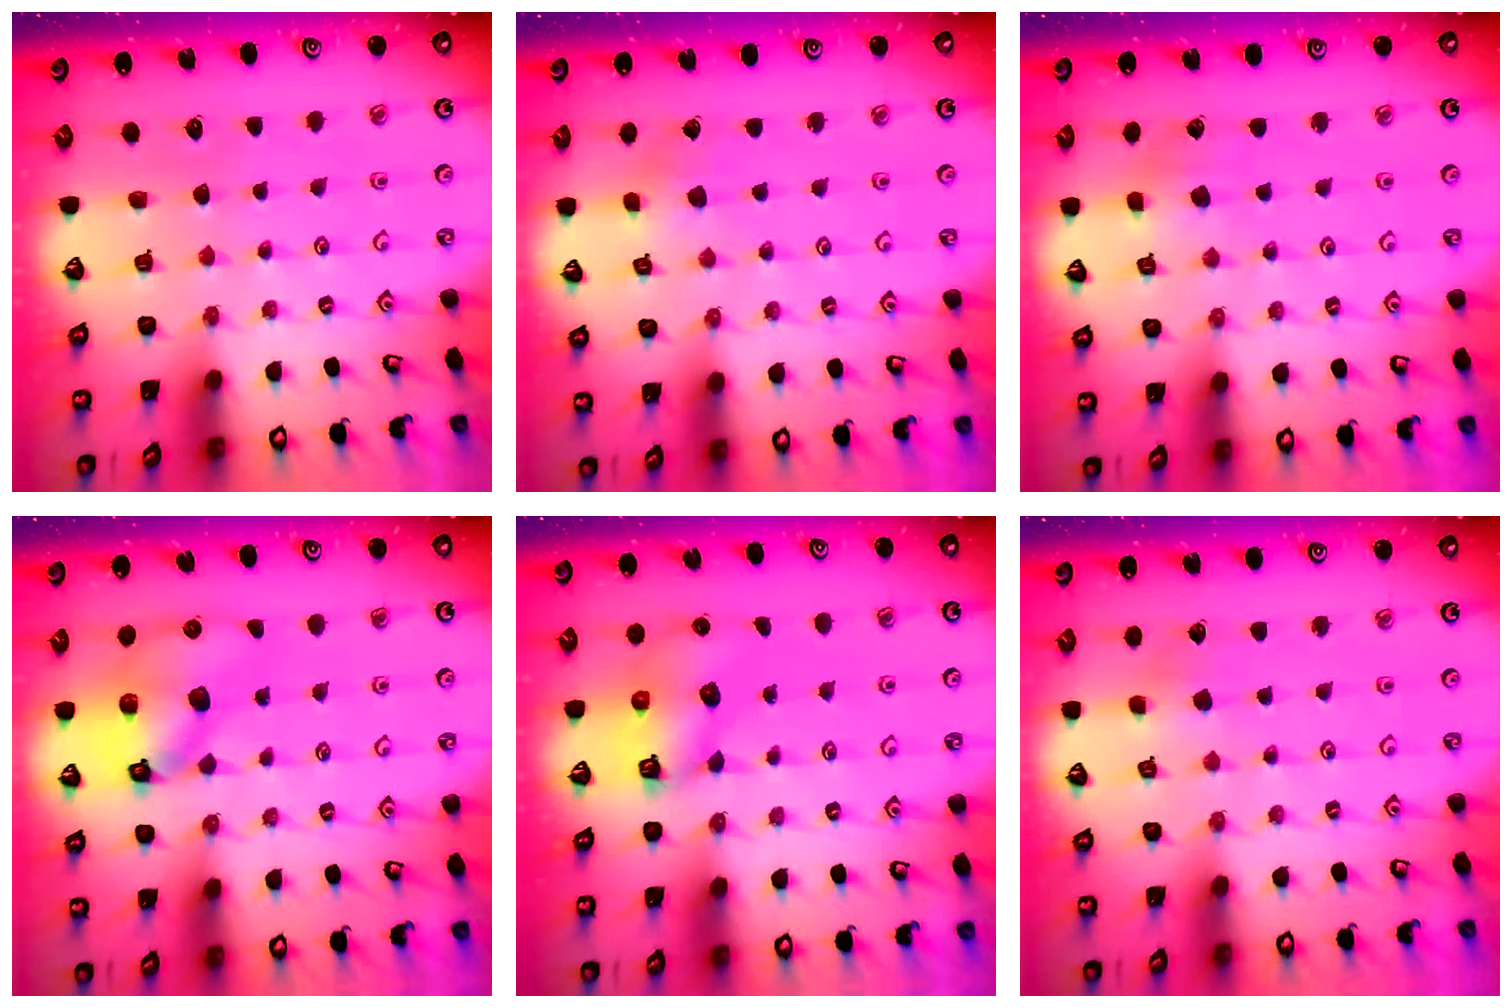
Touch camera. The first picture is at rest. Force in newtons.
{"total": 1.9, "press": 1.9, "slide": 0.2}
{"total": 2.8, "press": 2.8, "slide": 0.1}
{"total": 12.5, "press": 12.3, "slide": 1.7}
{"total": 7.5, "press": 7.5, "slide": 0.9}
{"total": 3.7, "press": 3.7, "slide": 0.4}